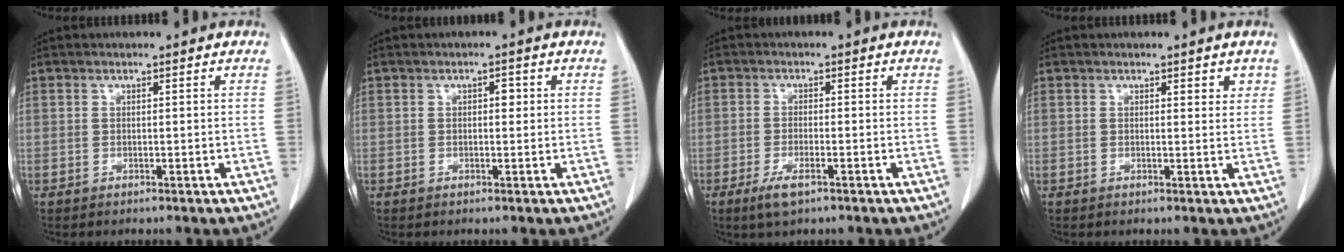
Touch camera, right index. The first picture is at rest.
{"total": 1.5, "force": [0.4, 0.8, 1.2], "torque": [-0.015, 0.005, 0.005]}
{"total": 3.7, "force": [-2.1, 0.9, 2.9], "torque": [-0.061, -0.005, -0.036]}
{"total": 2.0, "force": [1.4, 0.8, 1.3], "torque": [-0.012, -0.005, 0.019]}